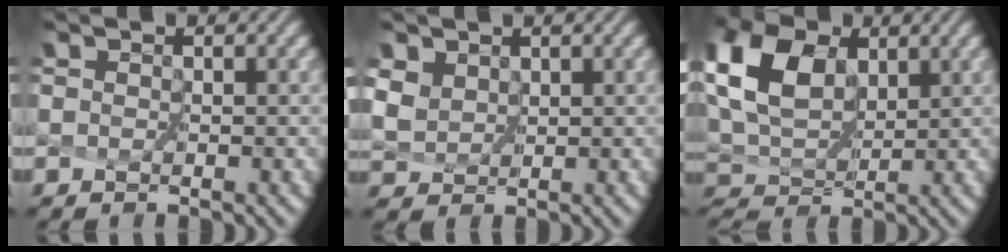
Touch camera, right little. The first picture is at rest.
{"total": 3.1, "force": [2.0, 2.2, 0.9], "torque": [-0.063, 0.000, 0.056]}
{"total": 6.6, "force": [2.5, 4.2, 4.5], "torque": [-0.118, 0.009, 0.061]}